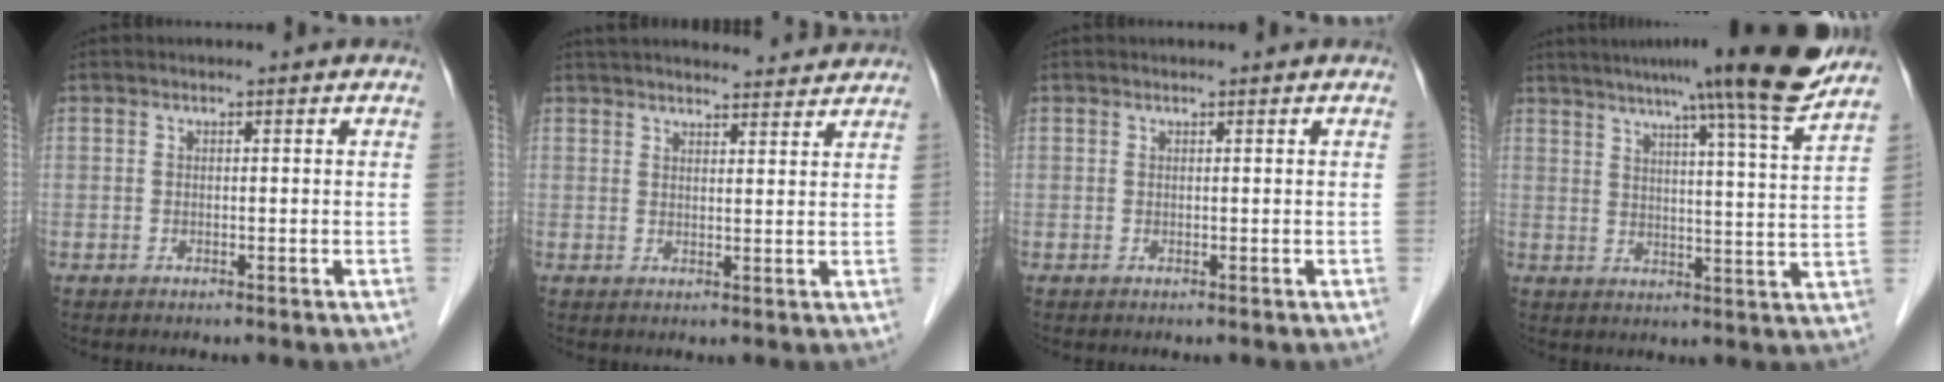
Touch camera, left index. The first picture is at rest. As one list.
[{"total": 13.8, "force": [13.0, 2.2, 4.1], "torque": [-0.054, 0.033, 0.174]}, {"total": 0.0}, {"total": 16.4, "force": [13.3, -1.6, 9.4], "torque": [-0.142, -0.016, 0.165]}]